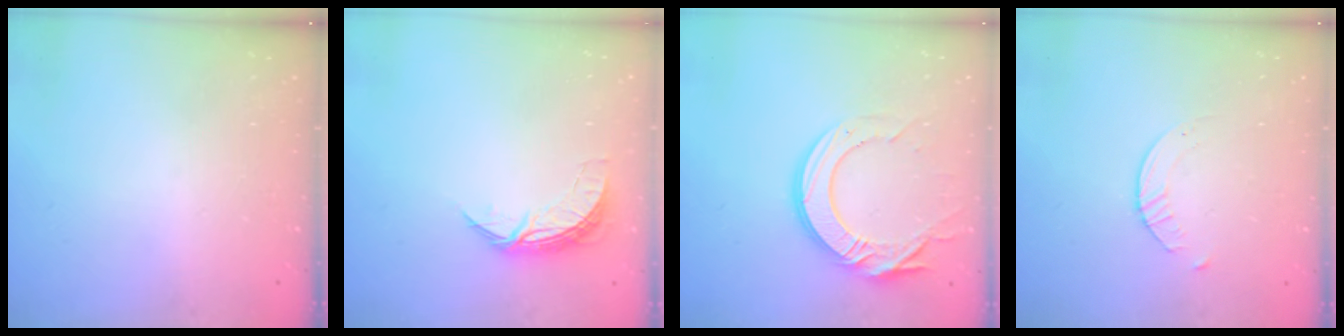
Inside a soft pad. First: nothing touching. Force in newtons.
{"total": 7.4, "press": 7.4, "slide": 0.5}
{"total": 15.8, "press": 15.7, "slide": 1.7}
{"total": 2.8, "press": 2.7, "slide": 0.3}